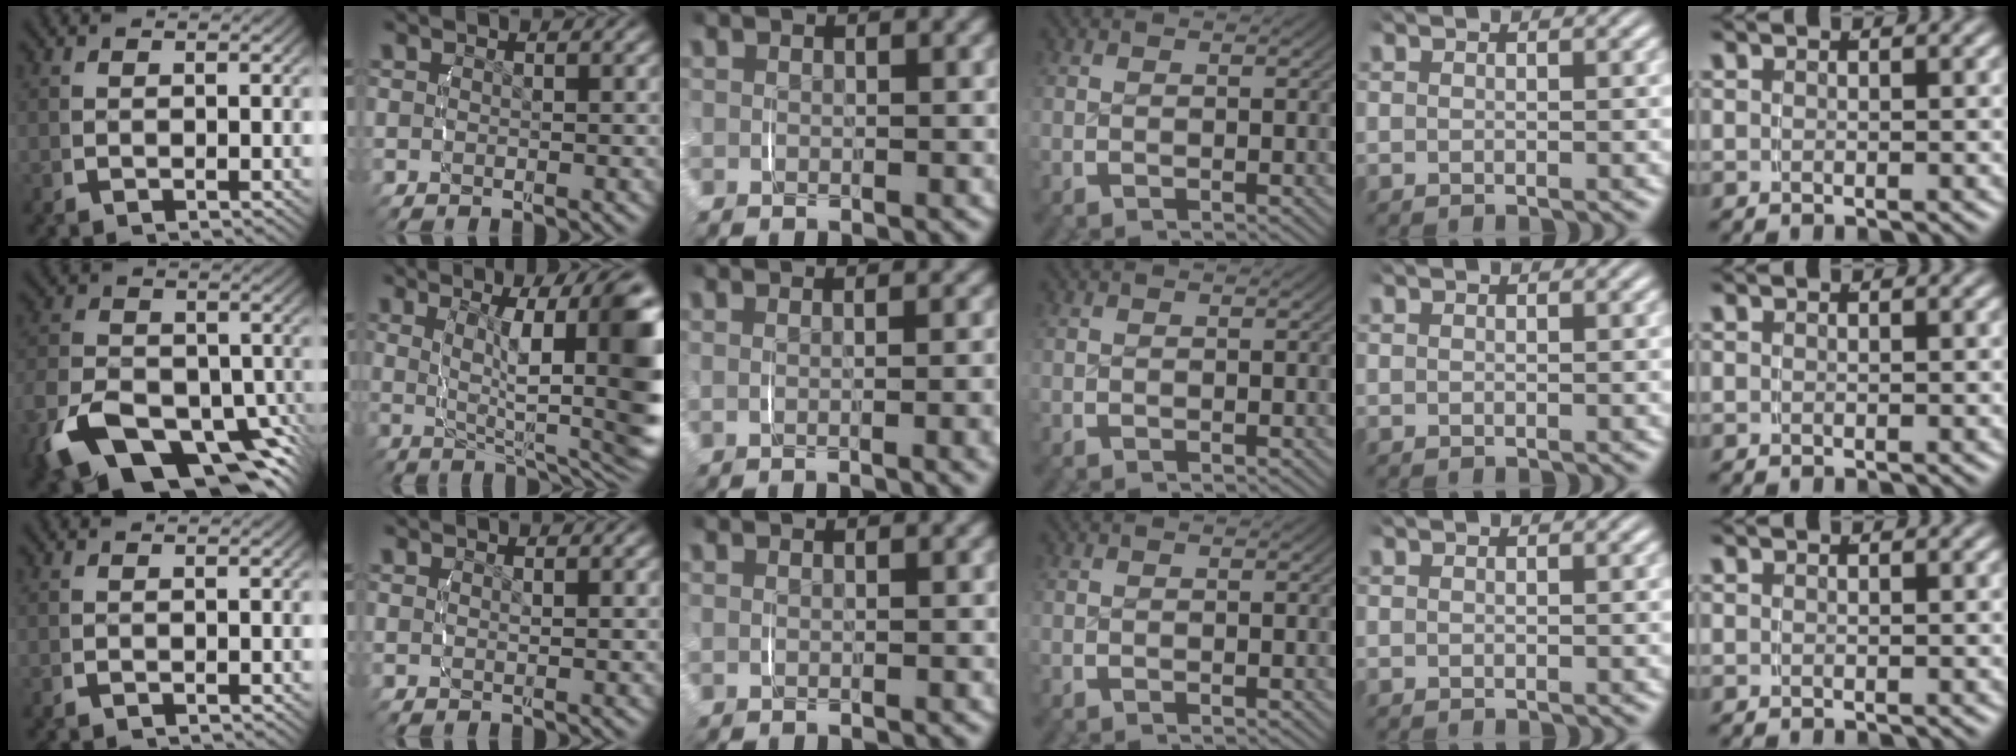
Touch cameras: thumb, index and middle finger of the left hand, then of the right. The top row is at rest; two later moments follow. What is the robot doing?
{"motion": "lift_and_place", "object": "ethernet cable"}